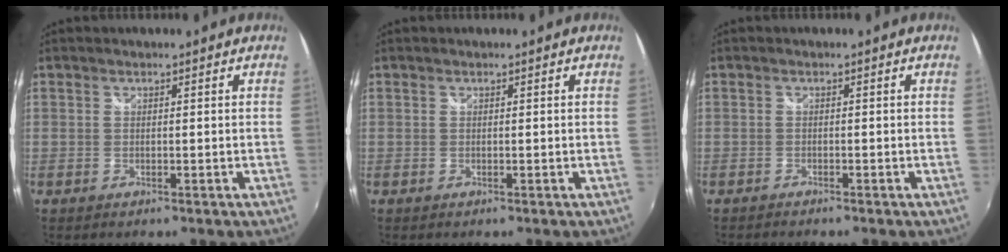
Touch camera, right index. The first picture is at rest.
{"total": 0.0}
{"total": 1.5, "force": [-1.4, 0.1, 0.3], "torque": [-0.017, -0.007, -0.026]}